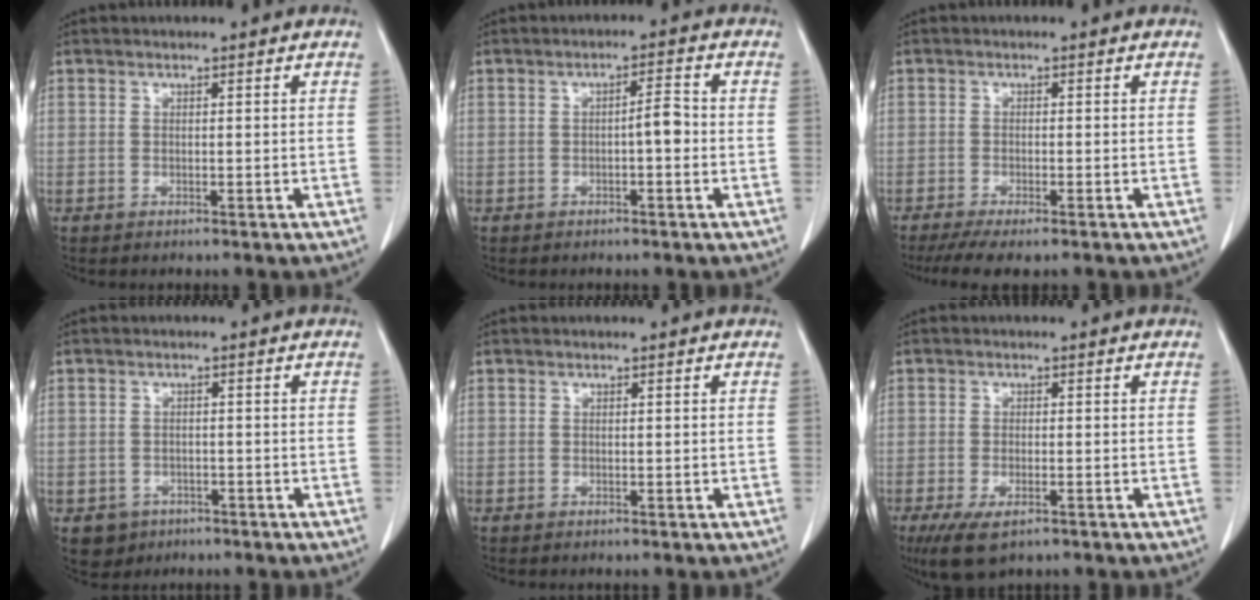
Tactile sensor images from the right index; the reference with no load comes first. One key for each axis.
{"total": 2.8, "fx": -0.5, "fy": 0.5, "fz": 2.7, "tx": -0.041, "ty": 0.006, "tz": -0.009}
{"total": 6.4, "fx": -5.0, "fy": 1.1, "fz": 3.9, "tx": -0.058, "ty": -0.014, "tz": -0.078}
{"total": 3.6, "fx": -1.9, "fy": 3.1, "fz": 0.4, "tx": -0.004, "ty": 0.009, "tz": -0.022}
{"total": 0.0}
{"total": 5.9, "fx": -3.5, "fy": 2.1, "fz": 4.2, "tx": -0.078, "ty": -0.014, "tz": -0.055}